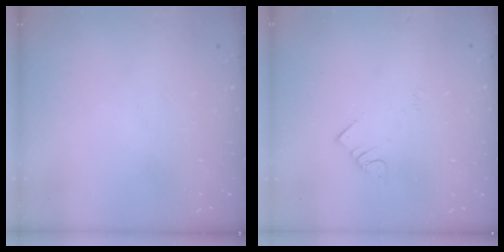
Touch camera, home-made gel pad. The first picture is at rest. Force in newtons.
{"total": 3.6, "press": 3.6, "slide": 0.6}